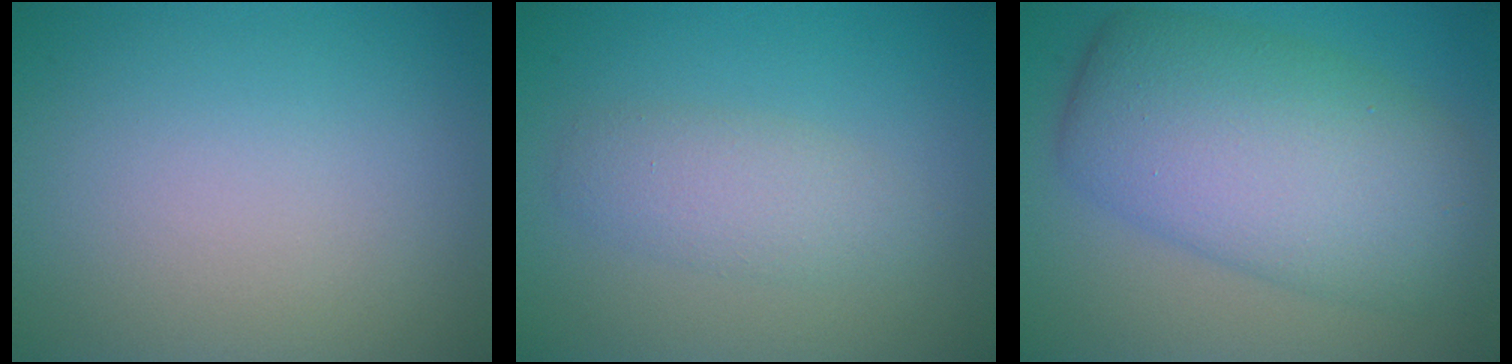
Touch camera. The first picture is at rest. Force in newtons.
{"total": 2.7, "press": 2.7, "slide": 0.2}
{"total": 9.8, "press": 9.8, "slide": 0.2}